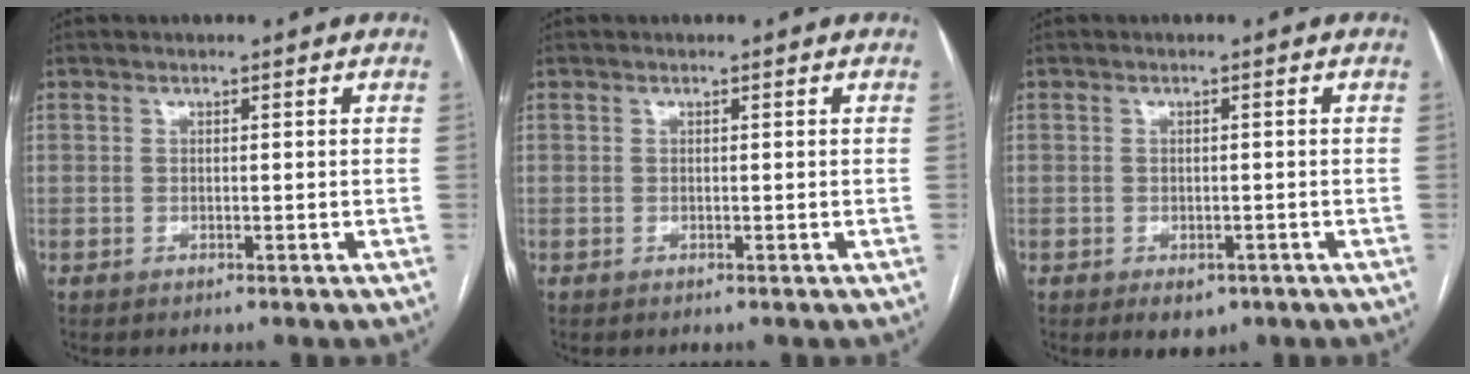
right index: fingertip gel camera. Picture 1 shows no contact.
{"total": 0.0}
{"total": 3.2, "force": [-1.9, 1.9, 1.8], "torque": [-0.016, -0.001, -0.015]}